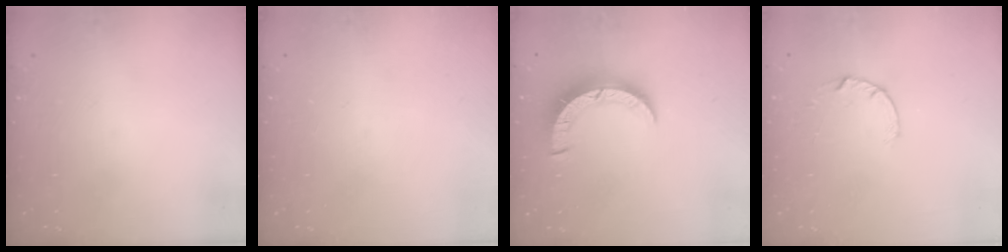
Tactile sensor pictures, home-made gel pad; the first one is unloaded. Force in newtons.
{"total": 0.0}
{"total": 8.6, "press": 8.6, "slide": 0.5}
{"total": 4.5, "press": 4.4, "slide": 0.5}